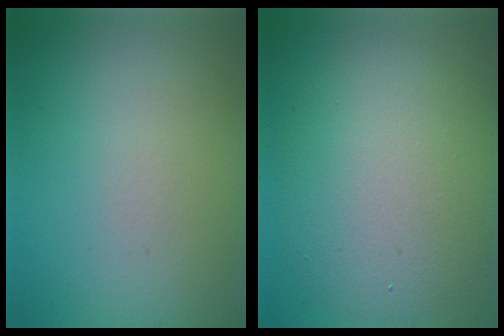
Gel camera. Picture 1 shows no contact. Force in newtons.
{"total": 8.3, "press": 8.2, "slide": 0.5}